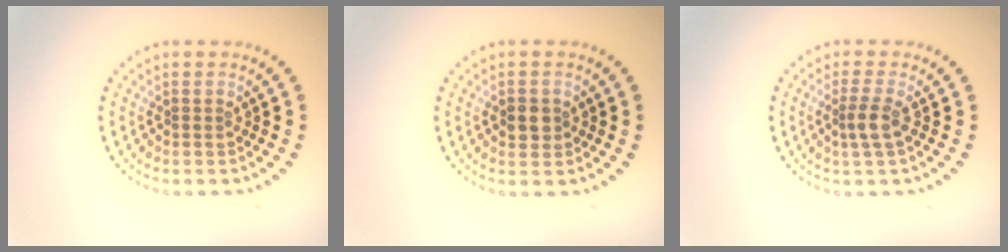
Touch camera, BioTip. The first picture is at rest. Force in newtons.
{"total": 1.9, "press": 1.9, "slide": 0.3}
{"total": 1.9, "press": 1.5, "slide": 1.1}